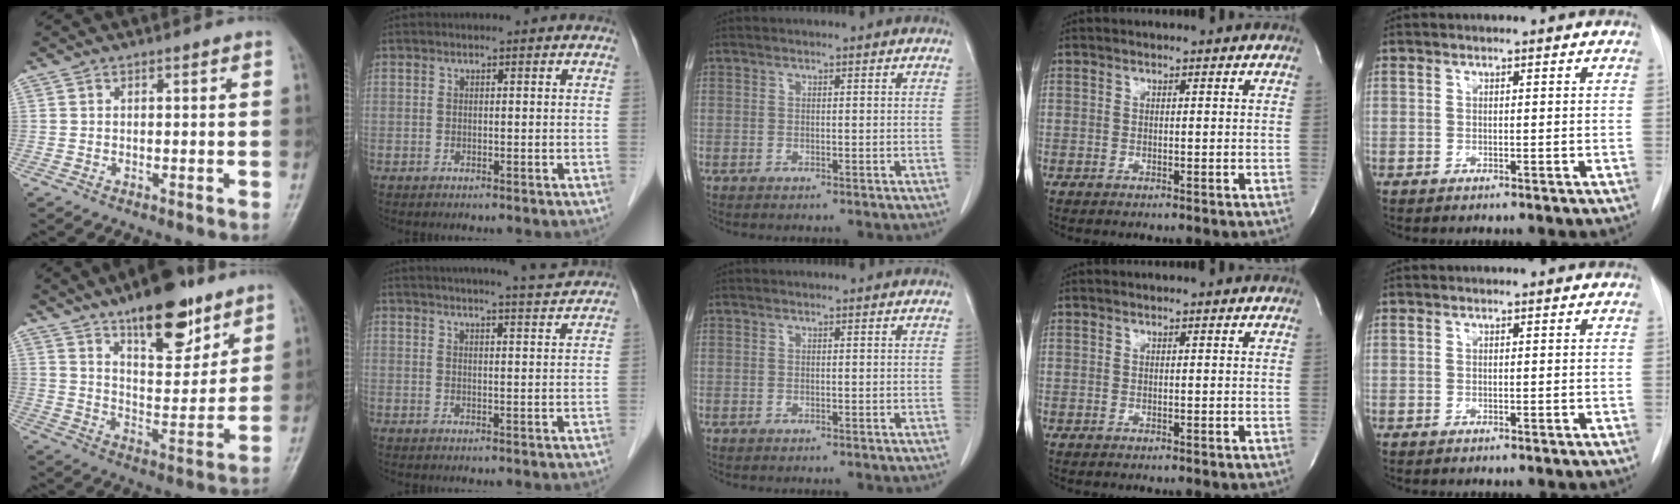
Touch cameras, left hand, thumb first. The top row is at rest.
{"thumb": {"total": 16.6, "force": [10.9, 6.6, 10.7], "torque": [-0.119, -0.062, 0.175]}, "index": {"total": 11.6, "force": [11.0, -0.5, 3.8], "torque": [-0.061, 0.001, 0.135]}}